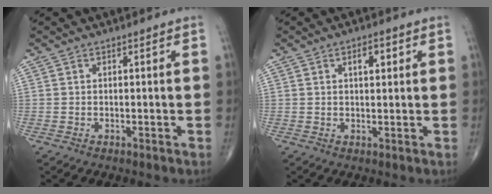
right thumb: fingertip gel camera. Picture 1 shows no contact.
{"total": 3.2, "force": [1.3, 1.5, 2.6], "torque": [-0.031, -0.002, 0.017]}